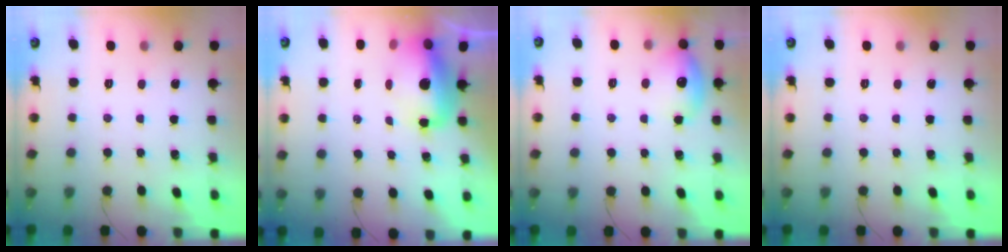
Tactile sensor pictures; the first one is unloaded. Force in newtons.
{"total": 13.5, "press": 13.1, "slide": 3.3}
{"total": 10.3, "press": 10.1, "slide": 1.7}
{"total": 0.0}